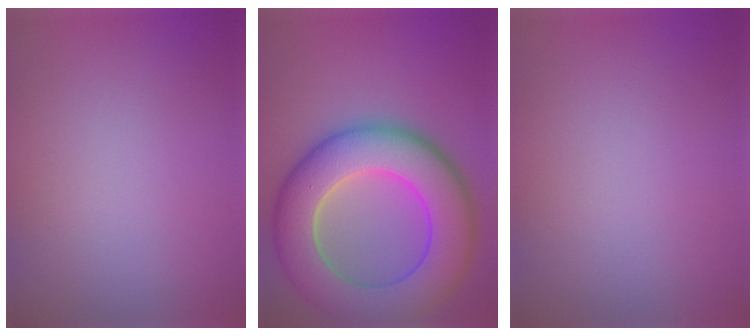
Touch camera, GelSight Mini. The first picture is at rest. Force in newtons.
{"total": 11.9, "press": 11.9, "slide": 0.3}
{"total": 0.0}